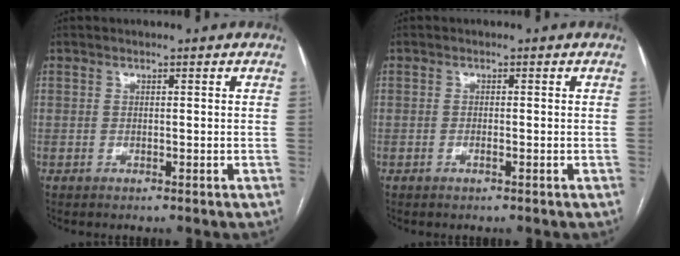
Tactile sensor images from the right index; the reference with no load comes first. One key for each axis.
{"total": 0.7, "fx": -0.3, "fy": 0.1, "fz": 0.7, "tx": -0.016, "ty": -0.001, "tz": -0.004}